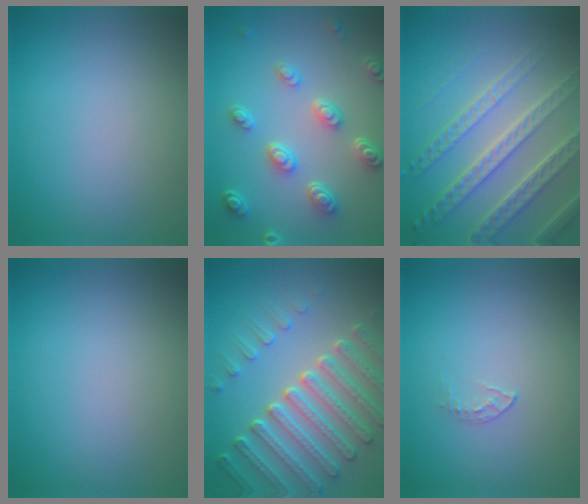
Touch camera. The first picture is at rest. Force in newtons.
{"total": 4.8, "press": 3.8, "slide": 3.0}
{"total": 7.2, "press": 5.1, "slide": 5.1}
{"total": 0.0}
{"total": 7.3, "press": 5.5, "slide": 4.8}
{"total": 0.6, "press": 0.4, "slide": 0.4}